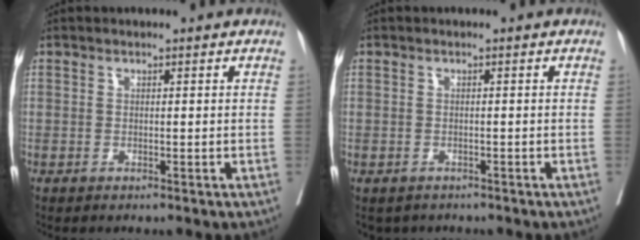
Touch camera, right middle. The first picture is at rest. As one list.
[{"total": 2.9, "force": [-2.3, 1.7, 0.3], "torque": [-0.006, -0.002, -0.035]}]